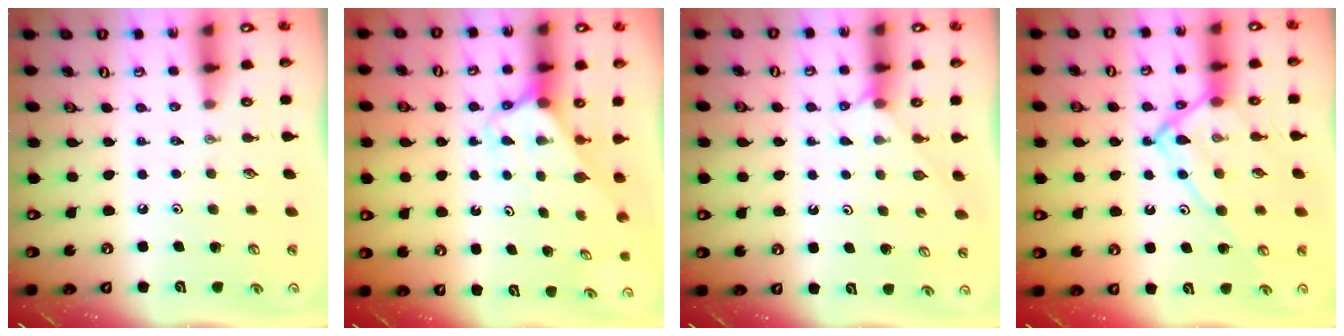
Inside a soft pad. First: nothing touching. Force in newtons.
{"total": 2.6, "press": 2.6, "slide": 0.2}
{"total": 3.2, "press": 3.2, "slide": 0.4}
{"total": 14.0, "press": 13.9, "slide": 1.7}